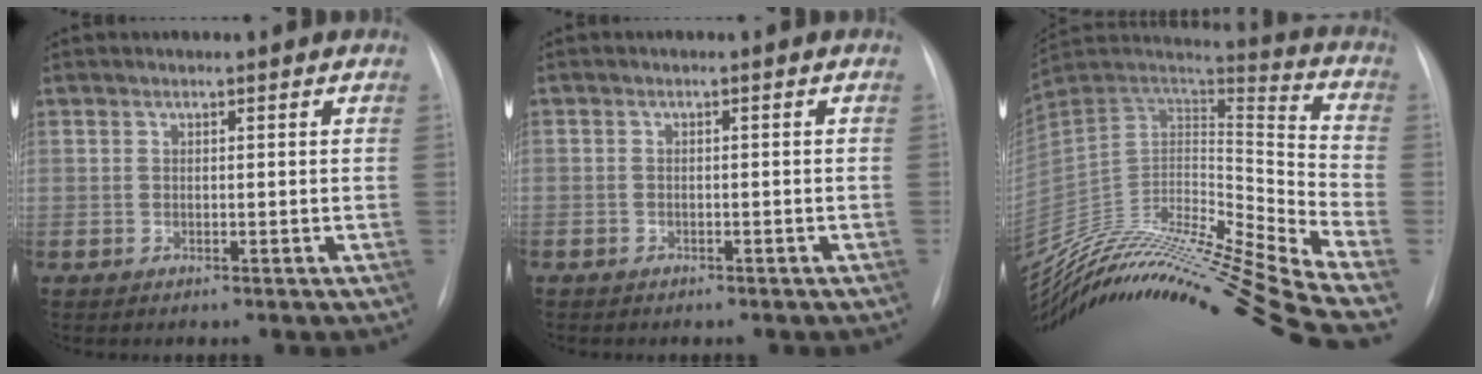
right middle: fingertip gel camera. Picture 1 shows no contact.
{"total": 1.7, "force": [-1.3, 0.9, 0.5], "torque": [-0.009, 0.001, -0.014]}
{"total": 33.0, "force": [-28.3, 0.1, 17.0], "torque": [-0.258, -0.033, -0.457]}